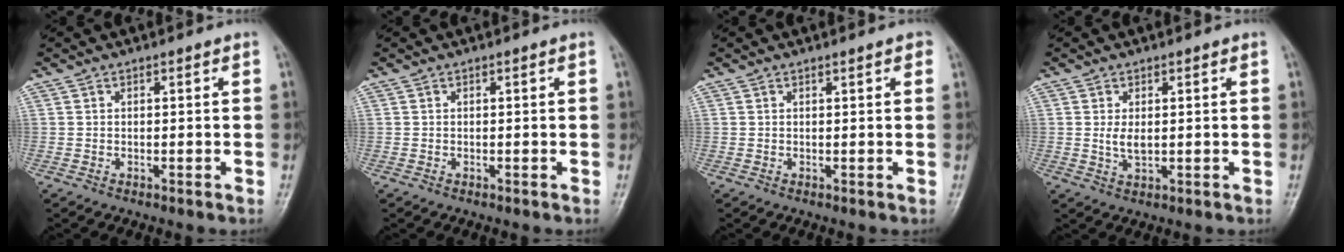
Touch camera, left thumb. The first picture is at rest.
{"total": 0.0}
{"total": 1.1, "force": [0.7, 0.3, 0.8], "torque": [-0.009, 0.000, 0.006]}
{"total": 2.7, "force": [0.5, 1.5, 2.2], "torque": [-0.040, -0.008, 0.011]}